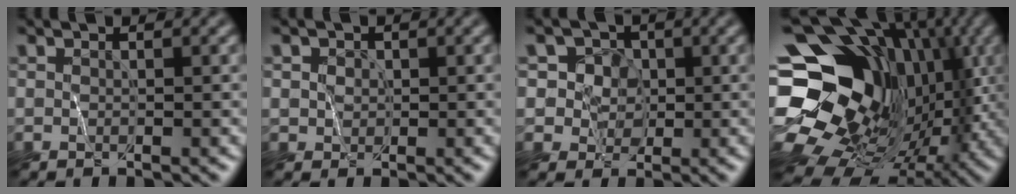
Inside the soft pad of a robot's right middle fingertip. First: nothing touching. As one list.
[{"total": 1.4, "force": [0.8, 1.2, 0.2], "torque": [0.008, 0.004, 0.016]}, {"total": 5.6, "force": [2.3, 4.7, 2.0], "torque": [-0.006, 0.032, 0.006]}, {"total": 19.9, "force": [1.9, 15.8, 11.9], "torque": [-0.210, -0.007, 0.034]}]